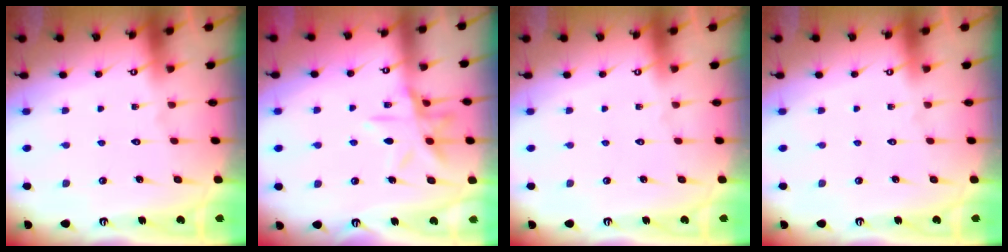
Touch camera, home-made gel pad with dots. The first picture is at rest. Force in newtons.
{"total": 12.7, "press": 12.7, "slide": 0.8}
{"total": 0.0}
{"total": 0.0}